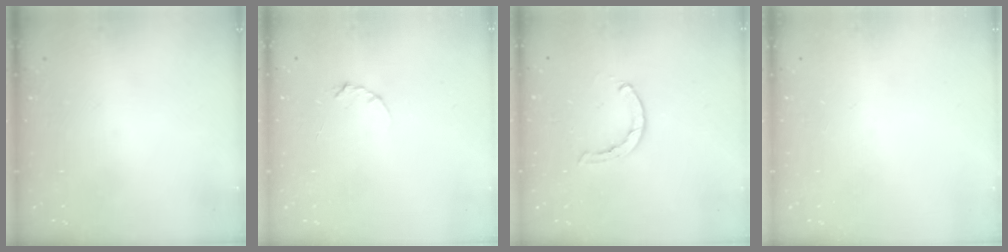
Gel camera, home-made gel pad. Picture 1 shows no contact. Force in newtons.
{"total": 2.3, "press": 2.3, "slide": 0.4}
{"total": 1.5, "press": 1.5, "slide": 0.2}
{"total": 0.0}